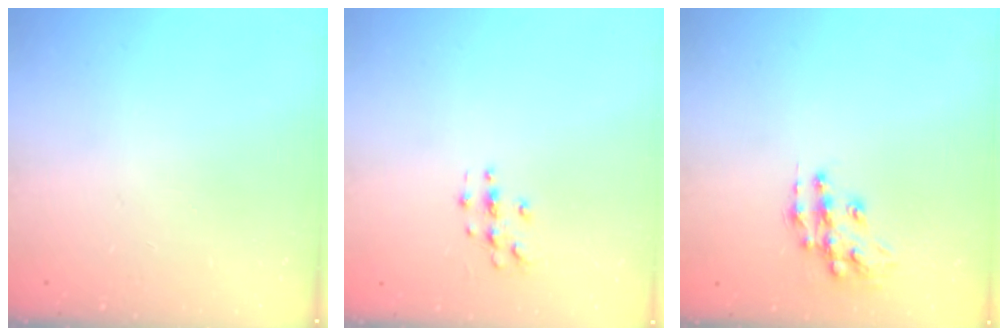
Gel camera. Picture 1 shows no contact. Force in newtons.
{"total": 2.8, "press": 2.8, "slide": 0.3}
{"total": 11.5, "press": 11.5, "slide": 0.7}